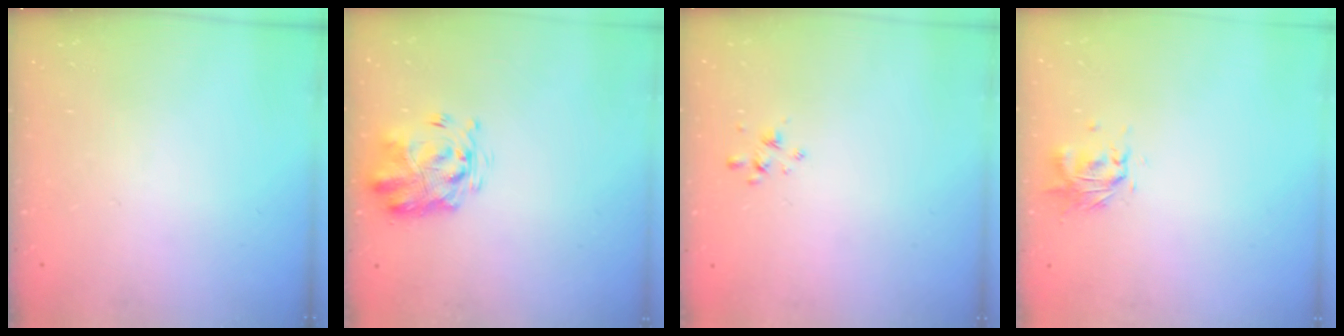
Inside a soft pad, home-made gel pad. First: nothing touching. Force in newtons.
{"total": 3.1, "press": 3.0, "slide": 0.9}
{"total": 2.7, "press": 2.5, "slide": 0.9}
{"total": 0.7, "press": 0.7, "slide": 0.3}